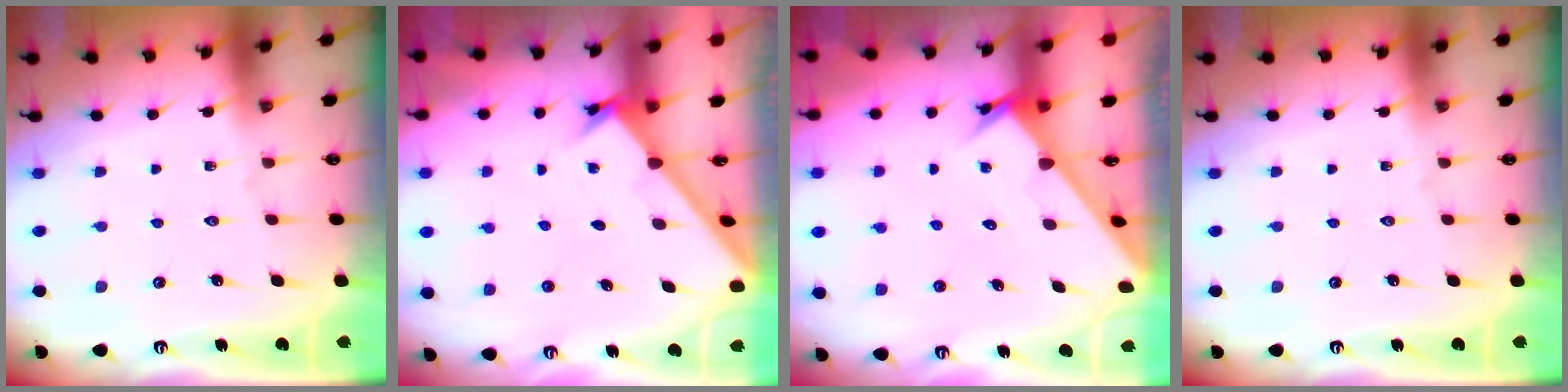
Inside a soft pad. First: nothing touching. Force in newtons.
{"total": 1.7, "press": 1.7, "slide": 0.2}
{"total": 2.7, "press": 2.7, "slide": 0.1}
{"total": 0.0}